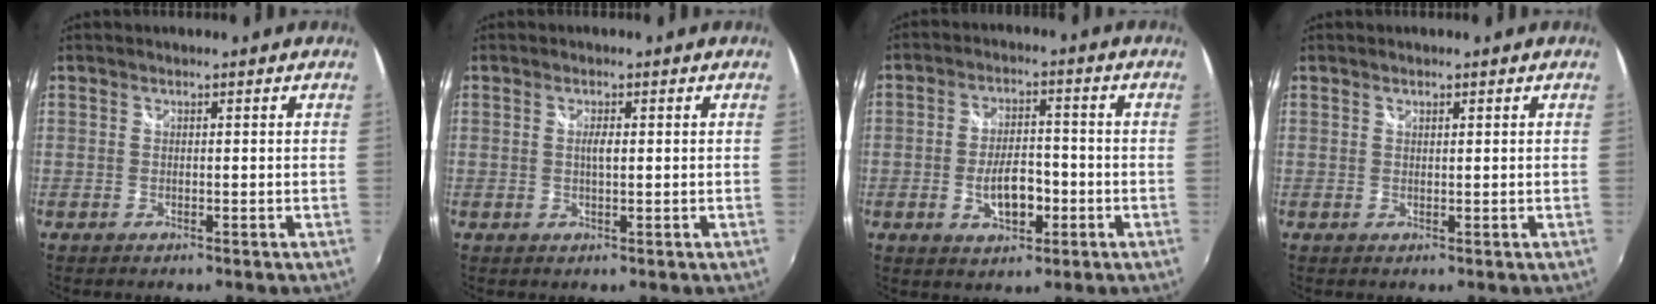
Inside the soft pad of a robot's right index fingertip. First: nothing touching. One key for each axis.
{"total": 1.7, "fx": 0.3, "fy": 0.4, "fz": 1.6, "tx": -0.029, "ty": 0.000, "tz": 0.003}
{"total": 7.5, "fx": -2.4, "fy": 3.6, "fz": 6.1, "tx": -0.118, "ty": 0.004, "tz": -0.032}
{"total": 0.7, "fx": 0.5, "fy": 0.3, "fz": 0.4, "tx": -0.005, "ty": 0.001, "tz": 0.008}